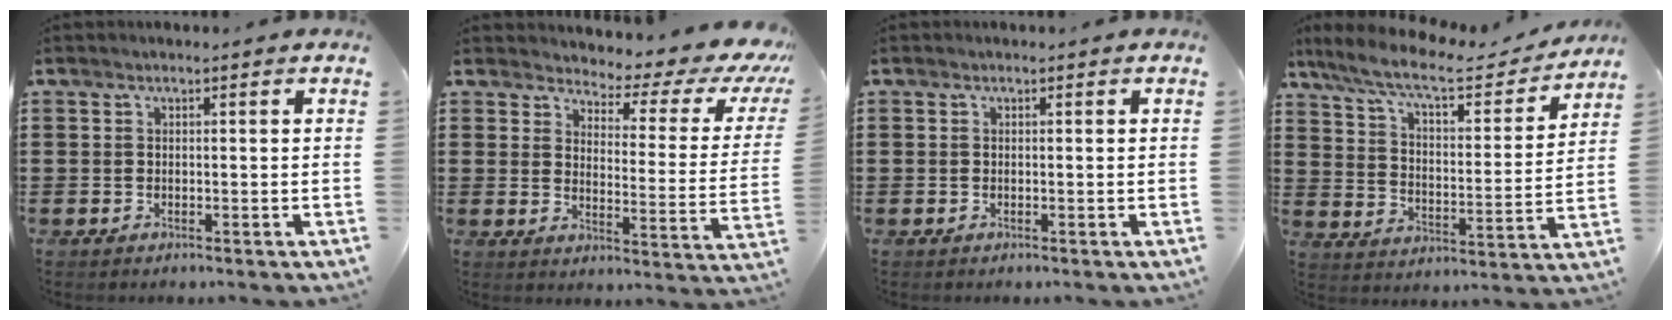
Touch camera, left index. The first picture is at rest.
{"total": 3.8, "force": [3.1, 1.3, 1.9], "torque": [-0.042, -0.029, 0.042]}
{"total": 0.0}
{"total": 9.1, "force": [7.4, 1.6, 5.0], "torque": [-0.125, -0.037, 0.125]}